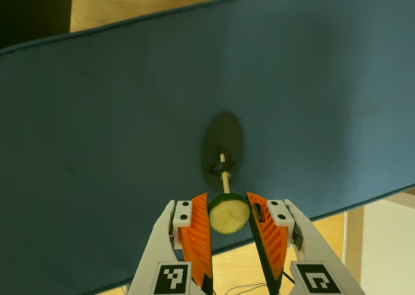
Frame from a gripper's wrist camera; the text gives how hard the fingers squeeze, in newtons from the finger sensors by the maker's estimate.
{"total": 10.9, "left": 11.1, "right": 10.7}